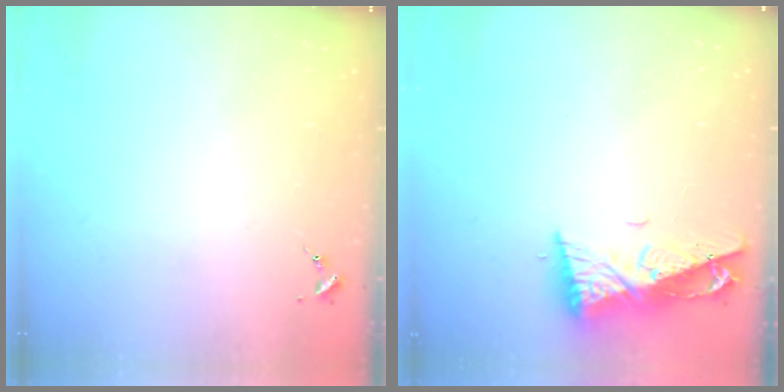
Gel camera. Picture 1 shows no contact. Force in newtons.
{"total": 9.3, "press": 9.2, "slide": 1.3}